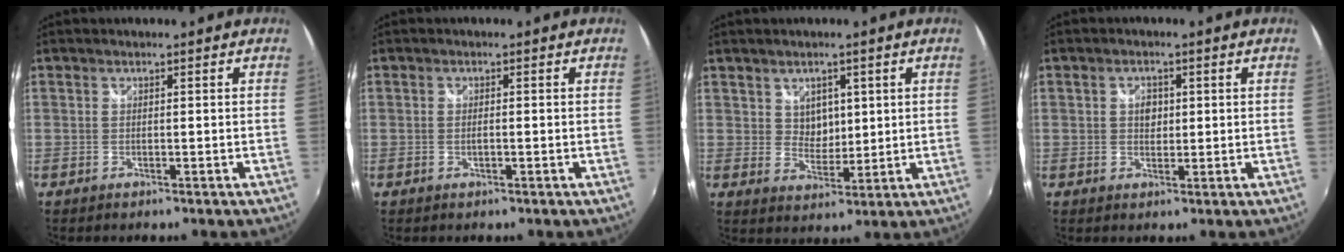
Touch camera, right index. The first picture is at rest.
{"total": 1.0, "force": [-0.2, 0.3, 0.9], "torque": [-0.018, -0.001, -0.004]}
{"total": 4.5, "force": [1.7, 3.7, 2.1], "torque": [-0.027, 0.002, 0.034]}
{"total": 2.8, "force": [0.5, 2.2, 1.6], "torque": [-0.022, 0.005, 0.007]}